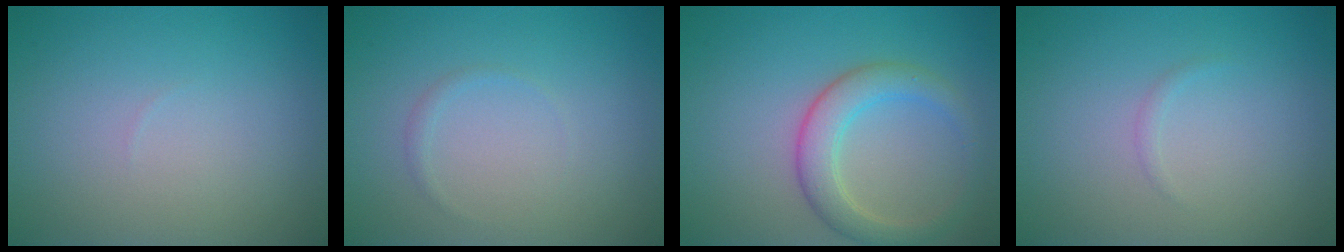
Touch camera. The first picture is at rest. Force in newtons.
{"total": 0.6, "press": 0.6, "slide": 0.0}
{"total": 3.8, "press": 3.8, "slide": 0.2}
{"total": 0.5, "press": 0.5, "slide": 0.0}